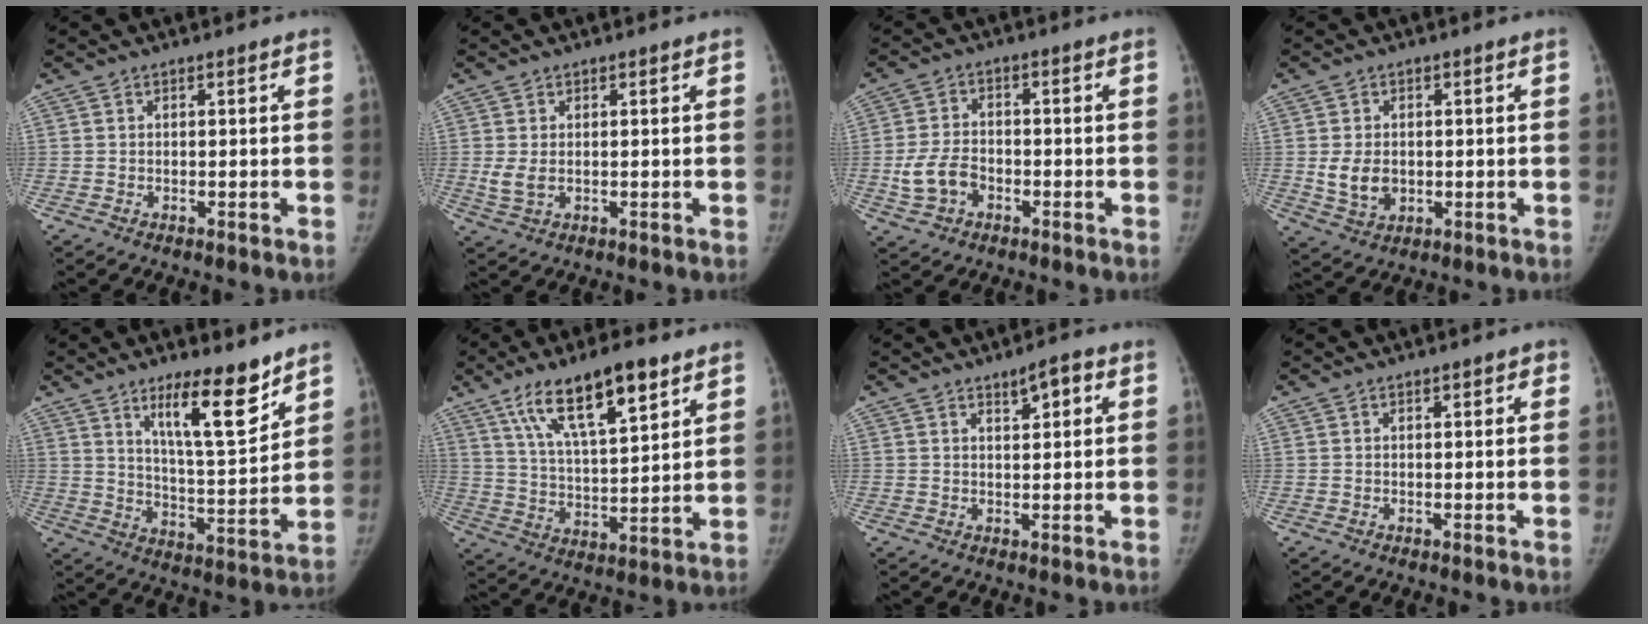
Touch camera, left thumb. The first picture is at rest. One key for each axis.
{"total": 2.8, "fx": 0.1, "fy": 1.8, "fz": 2.1, "tx": -0.050, "ty": -0.008, "tz": 0.007}
{"total": 6.8, "fx": -2.2, "fy": 5.0, "fz": 4.2, "tx": -0.079, "ty": 0.017, "tz": -0.040}
{"total": 5.9, "fx": -0.3, "fy": 4.5, "fz": 3.8, "tx": -0.054, "ty": -0.005, "tz": 0.008}
{"total": 13.3, "fx": 8.9, "fy": 3.0, "fz": 9.4, "tx": -0.129, "ty": -0.072, "tz": 0.154}
{"total": 15.6, "fx": 9.3, "fy": 4.7, "fz": 11.6, "tx": -0.178, "ty": -0.033, "tz": 0.169}
{"total": 3.5, "fx": 1.6, "fy": 1.3, "fz": 2.8, "tx": -0.033, "ty": -0.004, "tz": 0.023}
{"total": 1.3, "fx": 0.5, "fy": 0.7, "fz": 1.0, "tx": -0.007, "ty": 0.002, "tz": 0.005}